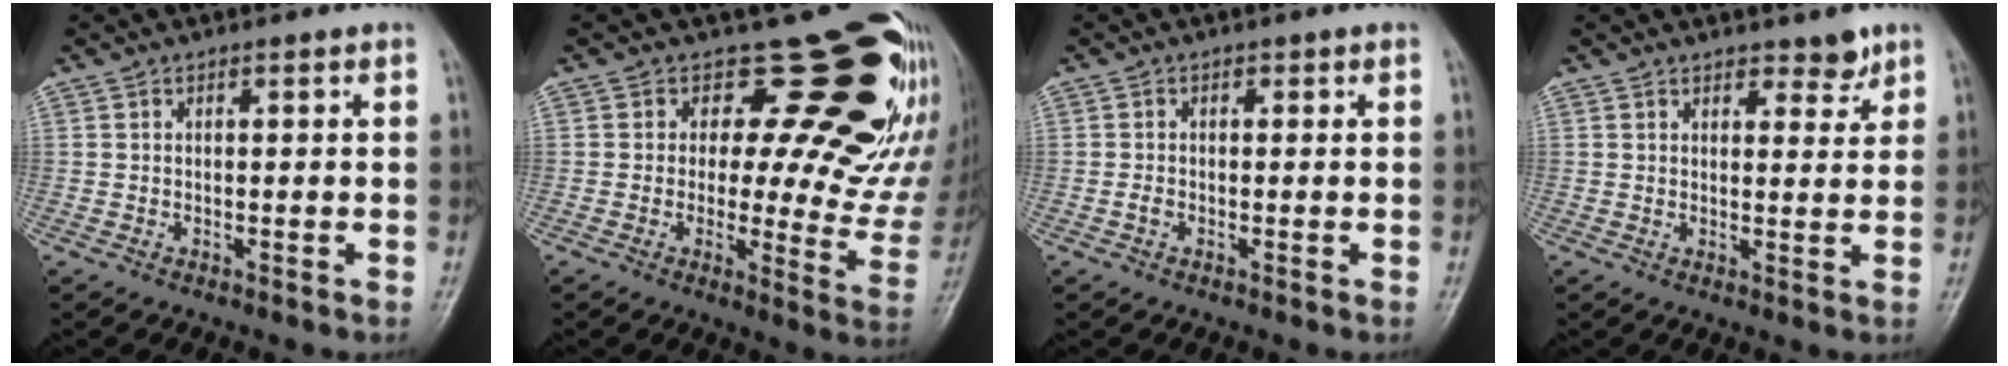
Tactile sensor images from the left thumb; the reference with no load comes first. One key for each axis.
{"total": 19.3, "fx": 12.8, "fy": 9.2, "fz": 11.0, "tx": -0.086, "ty": -0.086, "tz": 0.140}
{"total": 1.1, "fx": -0.4, "fy": 0.8, "fz": 0.6, "tx": -0.008, "ty": 0.001, "tz": -0.008}
{"total": 3.4, "fx": 2.6, "fy": 1.5, "fz": 1.5, "tx": -0.002, "ty": -0.018, "tz": 0.037}